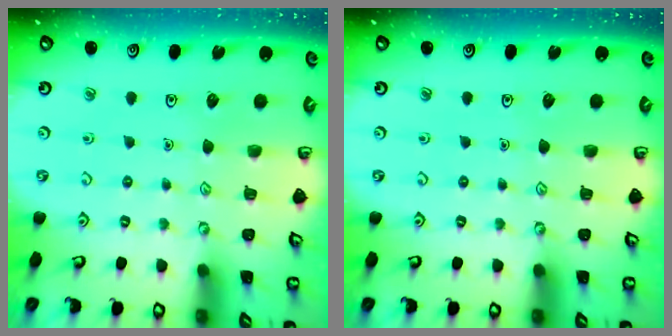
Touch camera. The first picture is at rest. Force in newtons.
{"total": 0.0}